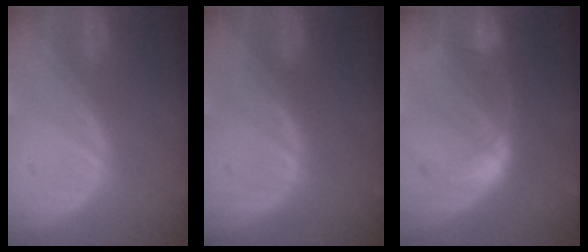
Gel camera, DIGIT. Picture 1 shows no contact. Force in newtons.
{"total": 0.0}
{"total": 7.7, "press": 6.8, "slide": 3.7}